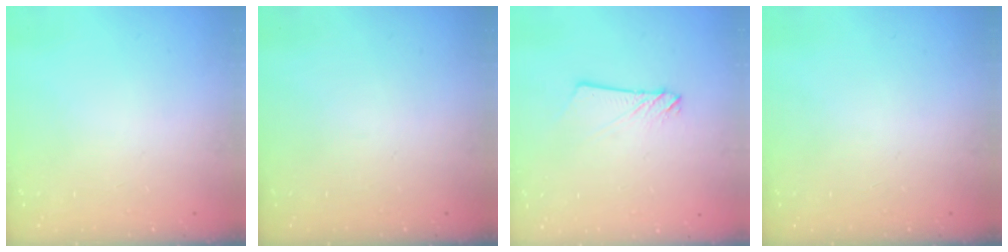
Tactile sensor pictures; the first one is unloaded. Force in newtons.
{"total": 0.0}
{"total": 3.0, "press": 3.0, "slide": 0.2}
{"total": 0.0}